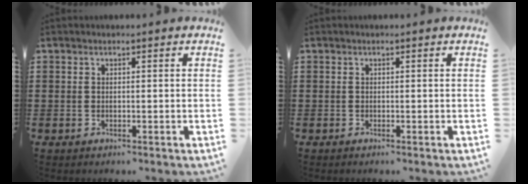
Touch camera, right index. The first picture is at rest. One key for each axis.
{"total": 0.0}